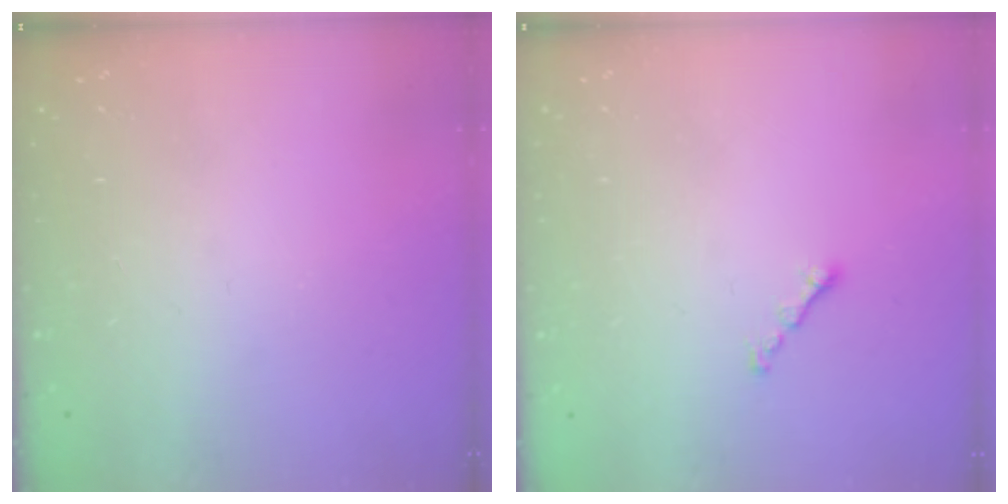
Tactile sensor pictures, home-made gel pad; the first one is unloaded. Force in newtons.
{"total": 0.8, "press": 0.7, "slide": 0.4}